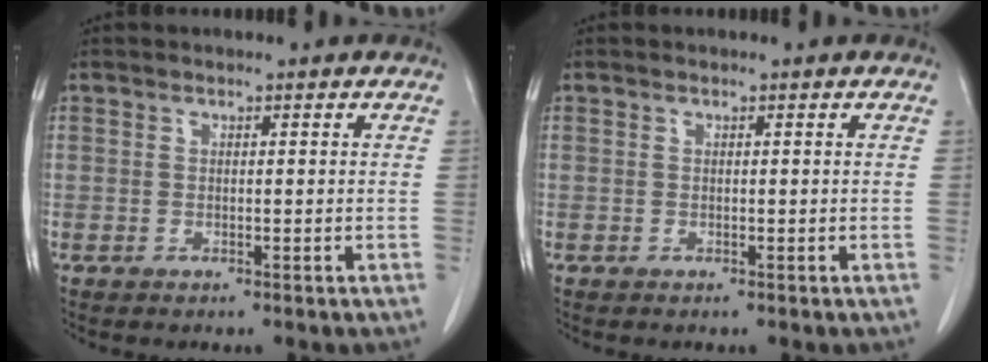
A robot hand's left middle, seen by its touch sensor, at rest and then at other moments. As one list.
[{"total": 0.0}]